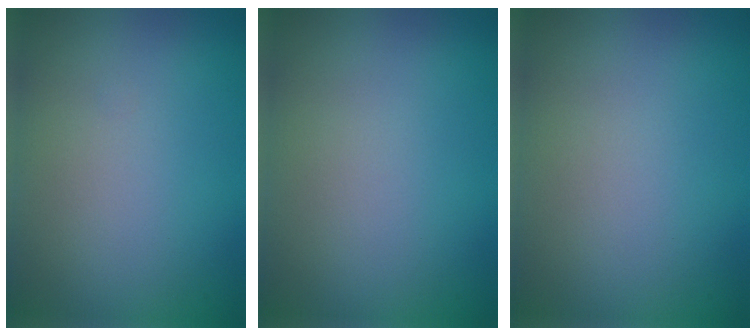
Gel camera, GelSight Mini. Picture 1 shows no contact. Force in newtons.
{"total": 0.0}
{"total": 0.0}